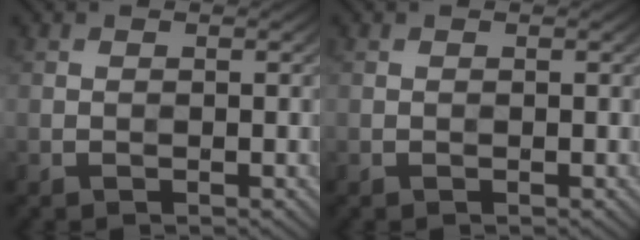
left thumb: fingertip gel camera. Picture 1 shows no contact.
{"total": 0.0}